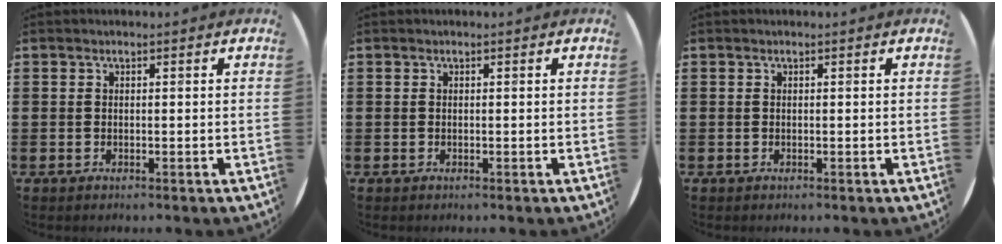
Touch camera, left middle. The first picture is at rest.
{"total": 0.0}
{"total": 0.0}